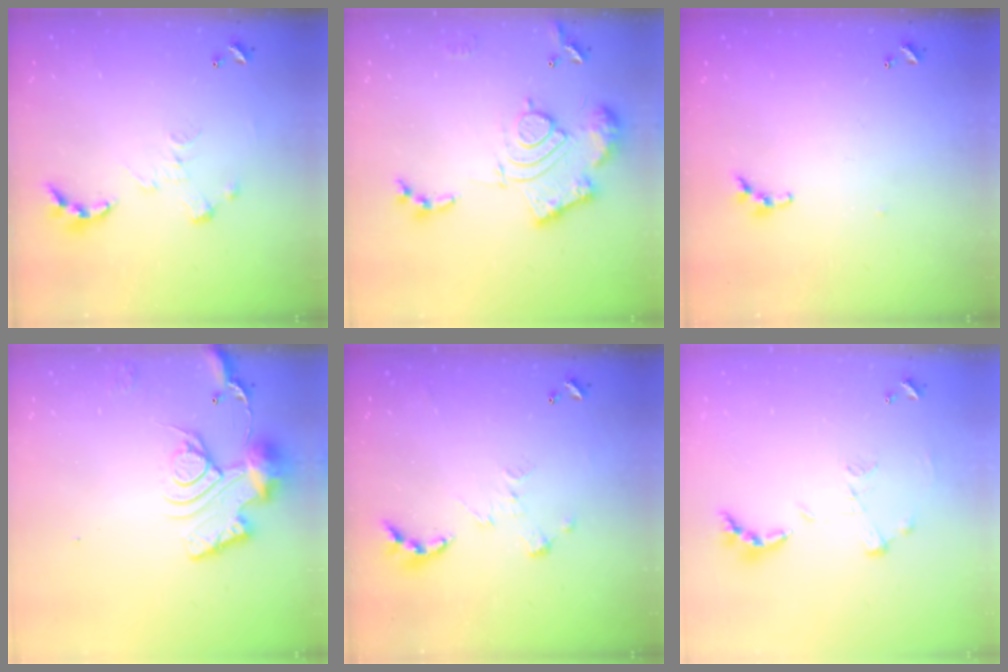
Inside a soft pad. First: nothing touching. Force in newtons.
{"total": 19.2, "press": 19.1, "slide": 1.8}
{"total": 5.5, "press": 5.5, "slide": 0.6}
{"total": 13.9, "press": 13.8, "slide": 1.6}
{"total": 0.0}
{"total": 1.1, "press": 1.0, "slide": 0.4}